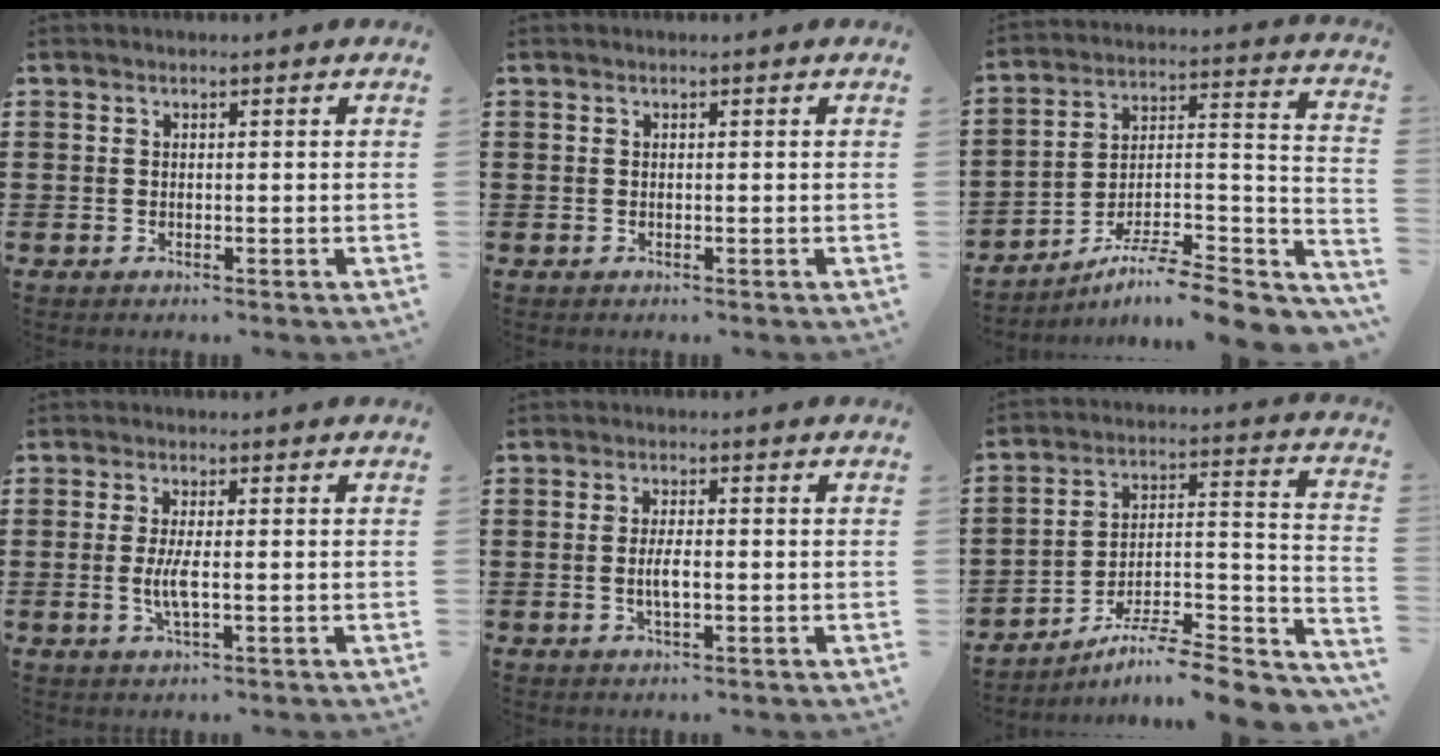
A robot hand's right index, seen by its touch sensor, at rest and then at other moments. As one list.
[{"total": 0.0}, {"total": 8.2, "force": [-6.7, 0.8, 4.7], "torque": [-0.074, 0.000, -0.135]}, {"total": 3.6, "force": [-0.4, 0.6, 3.6], "torque": [-0.084, -0.011, -0.015]}, {"total": 3.2, "force": [-0.5, 0.9, 3.0], "torque": [-0.061, -0.003, -0.011]}, {"total": 7.2, "force": [-5.9, 0.6, 4.1], "torque": [-0.060, -0.006, -0.117]}]